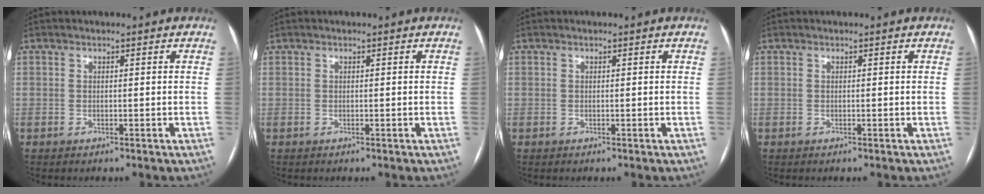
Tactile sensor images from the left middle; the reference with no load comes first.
{"total": 0.0}
{"total": 0.0}
{"total": 0.0}